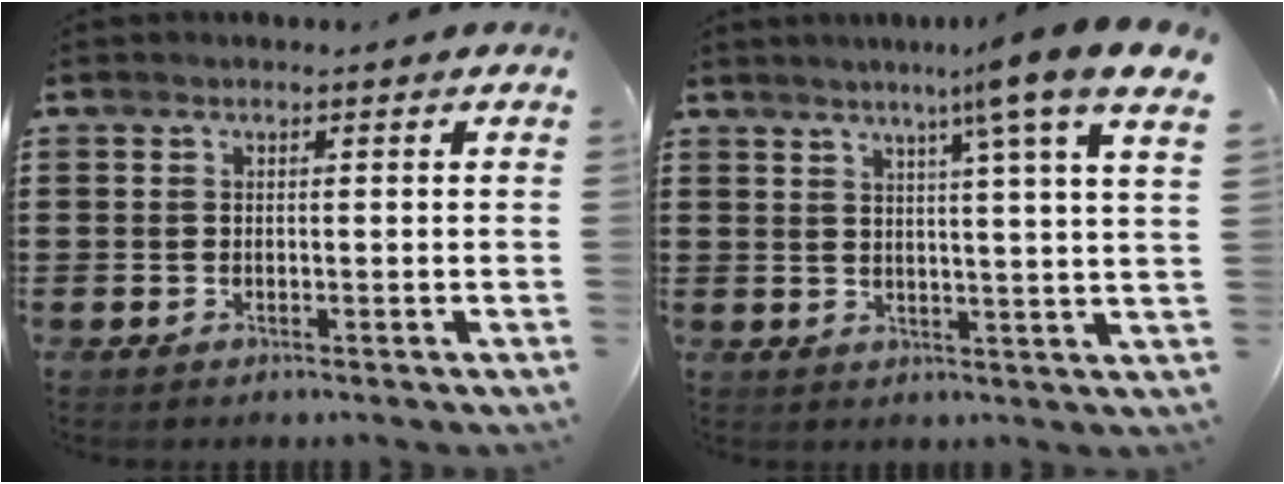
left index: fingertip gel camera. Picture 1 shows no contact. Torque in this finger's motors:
{"motor_torque": [1.19, -0.95, 1.04, 0.21]}